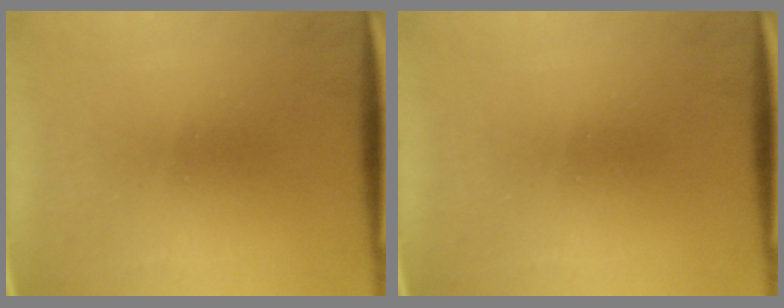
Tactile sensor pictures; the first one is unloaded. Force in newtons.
{"total": 0.0}